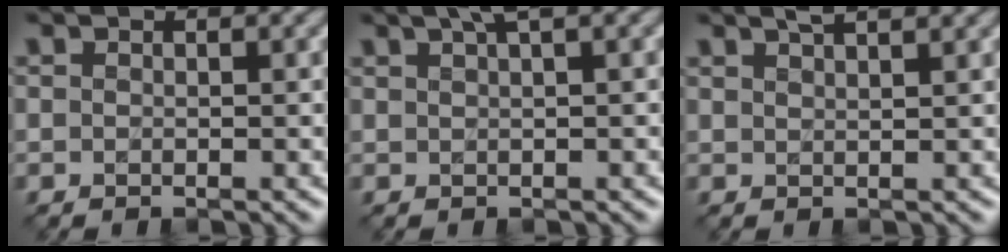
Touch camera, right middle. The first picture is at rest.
{"total": 2.8, "force": [1.7, 0.5, 2.1], "torque": [-0.022, 0.012, 0.025]}
{"total": 3.3, "force": [2.4, 1.1, 2.0], "torque": [0.001, 0.019, 0.008]}